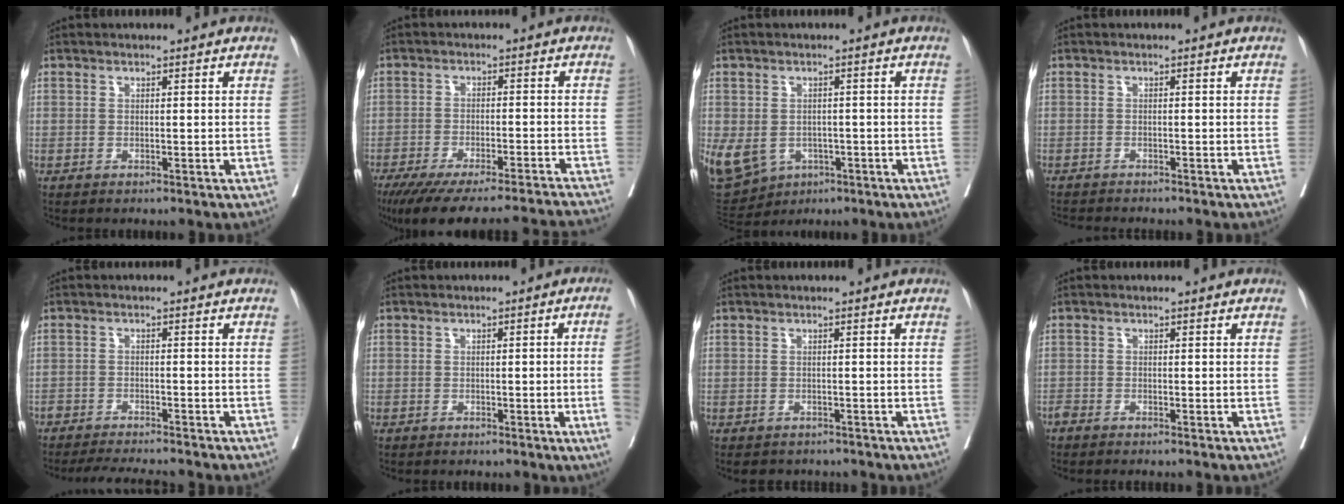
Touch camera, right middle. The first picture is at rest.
{"total": 21.2, "force": [-19.3, 0.5, 8.8], "torque": [-0.105, -0.039, -0.262]}
{"total": 17.8, "force": [-6.3, 14.7, 7.8], "torque": [-0.231, -0.006, -0.076]}
{"total": 4.5, "force": [-4.3, 0.3, 1.4], "torque": [-0.018, -0.011, -0.063]}
{"total": 8.6, "force": [-7.9, 0.7, 3.3], "torque": [-0.038, -0.012, -0.119]}
{"total": 5.0, "force": [-0.9, -1.1, 4.8], "torque": [-0.057, -0.001, -0.013]}
{"total": 3.4, "force": [-3.0, 1.5, 0.3], "torque": [-0.005, 0.000, -0.038]}
{"total": 1.9, "force": [-1.8, 0.1, 0.6], "torque": [-0.013, -0.002, -0.033]}